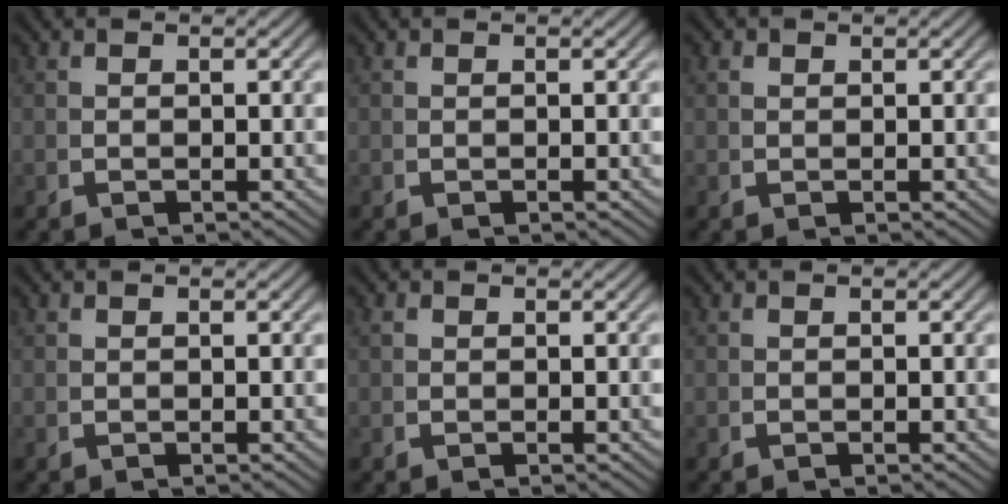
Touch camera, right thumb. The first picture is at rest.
{"total": 0.0}
{"total": 0.8, "force": [0.6, 0.5, 0.2], "torque": [-0.006, -0.004, 0.019]}
{"total": 0.0}
{"total": 0.7, "force": [0.3, 0.5, 0.2], "torque": [-0.008, -0.007, 0.010]}
{"total": 0.0}